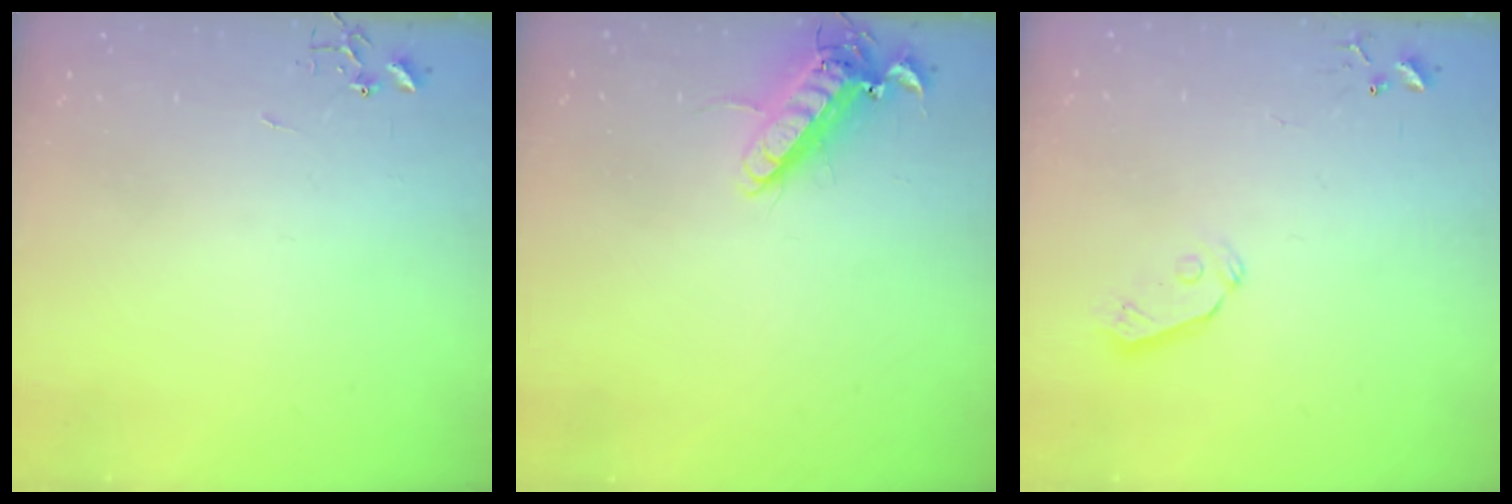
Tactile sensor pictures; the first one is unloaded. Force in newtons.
{"total": 13.2, "press": 13.0, "slide": 2.1}
{"total": 6.4, "press": 6.4, "slide": 0.6}